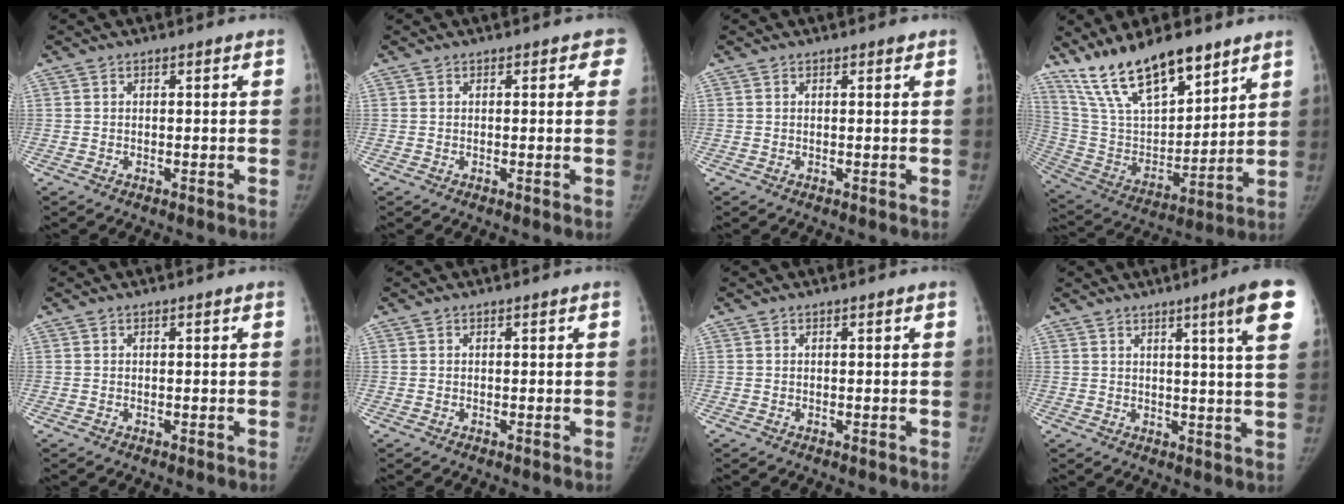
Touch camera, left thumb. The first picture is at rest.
{"total": 2.5, "force": [1.1, 1.2, 1.8], "torque": [0.003, 0.001, 0.003]}
{"total": 0.6, "force": [0.5, 0.1, 0.3], "torque": [-0.002, -0.002, 0.006]}
{"total": 19.5, "force": [14.4, 7.0, 11.1], "torque": [-0.160, -0.068, 0.273]}
{"total": 0.0}
{"total": 0.0}
{"total": 0.0}
{"total": 10.1, "force": [5.1, -0.1, 8.7], "torque": [-0.110, -0.025, 0.058]}